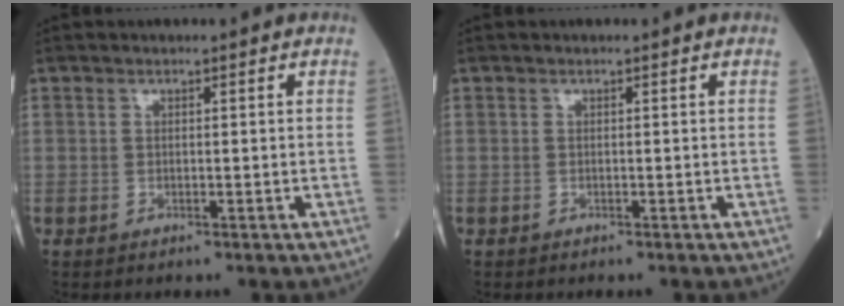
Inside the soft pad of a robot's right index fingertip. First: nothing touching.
{"total": 0.0}